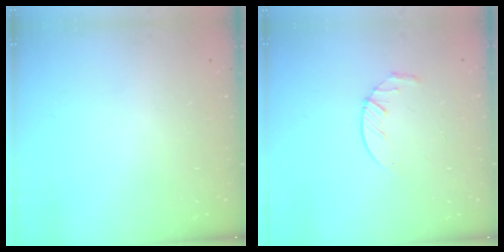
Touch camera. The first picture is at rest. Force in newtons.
{"total": 3.9, "press": 3.9, "slide": 0.5}